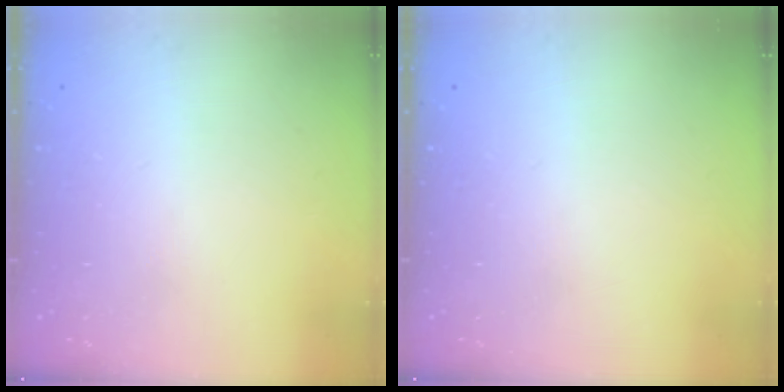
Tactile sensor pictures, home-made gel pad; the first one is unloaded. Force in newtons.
{"total": 0.0}